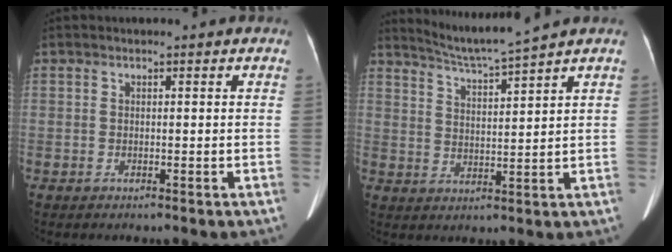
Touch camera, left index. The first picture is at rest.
{"total": 6.2, "force": [5.6, -2.1, 1.5], "torque": [-0.038, -0.012, 0.111]}